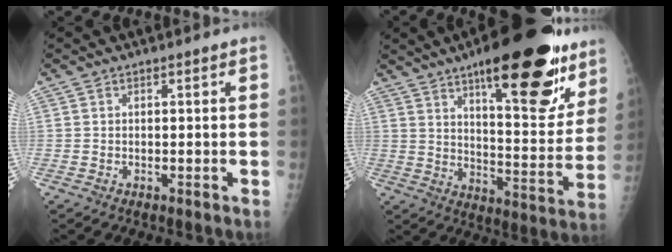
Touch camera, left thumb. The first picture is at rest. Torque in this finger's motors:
{"motor_torque": [2.64, 1.07, 1.80, -0.96, 0.31]}